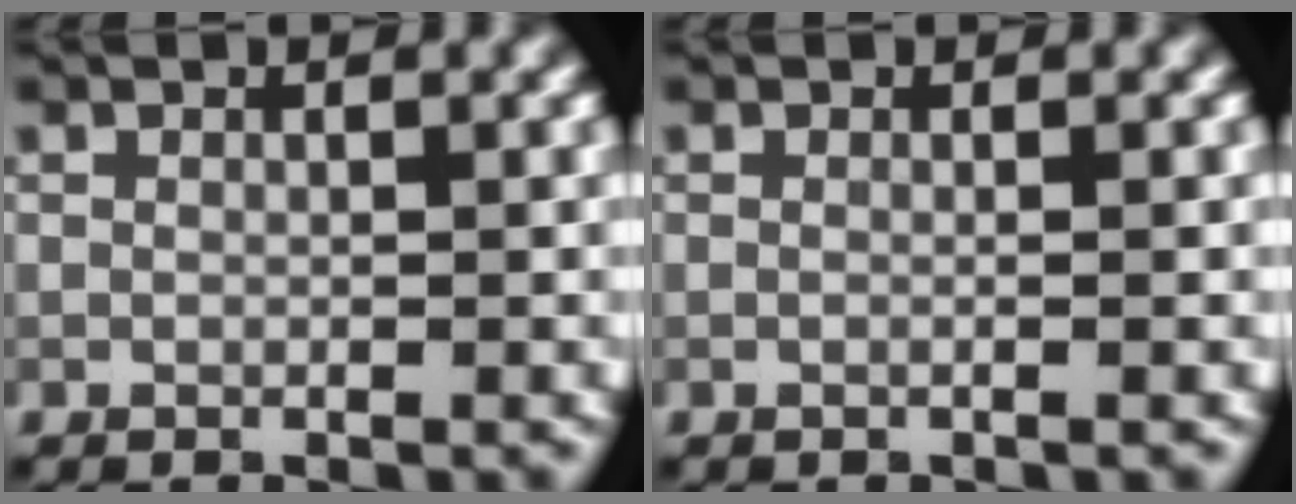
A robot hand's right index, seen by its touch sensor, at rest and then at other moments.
{"total": 1.0, "force": [0.1, 0.5, 0.9], "torque": [-0.008, -0.009, -0.011]}